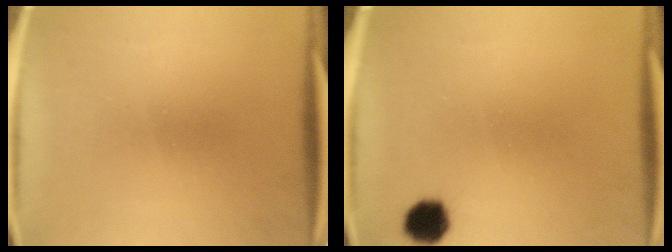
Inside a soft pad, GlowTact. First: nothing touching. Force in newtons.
{"total": 5.0}